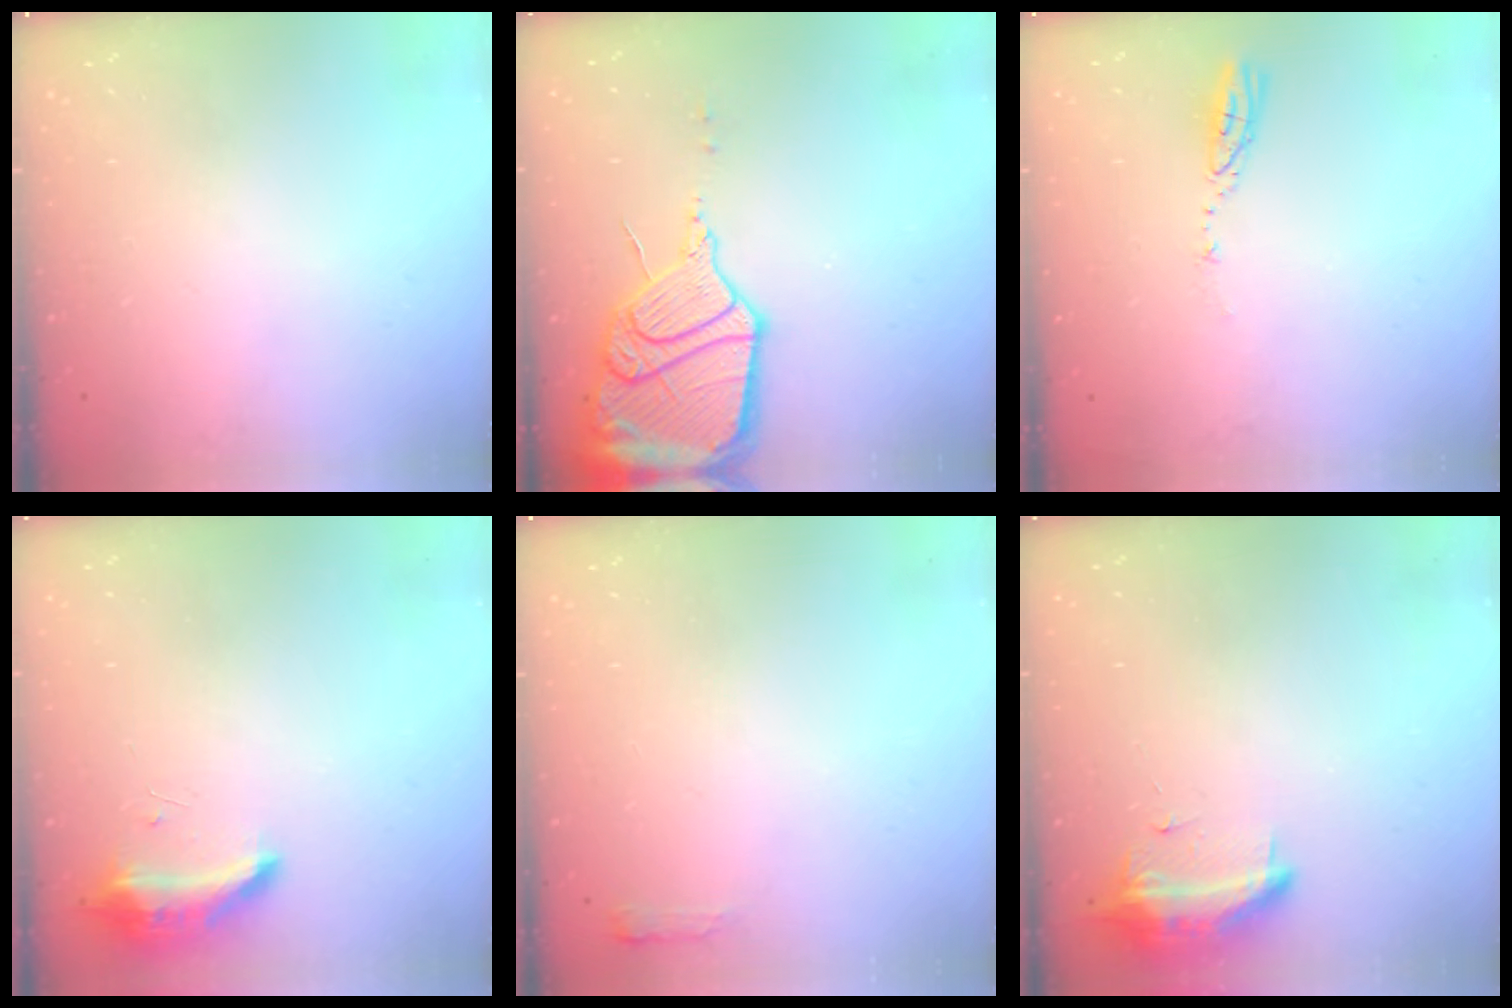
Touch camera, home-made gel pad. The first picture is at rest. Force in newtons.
{"total": 19.2, "press": 18.4, "slide": 5.2}
{"total": 3.7, "press": 3.6, "slide": 0.3}
{"total": 14.4, "press": 9.5, "slide": 10.8}
{"total": 2.7, "press": 2.6, "slide": 0.5}
{"total": 9.5, "press": 9.2, "slide": 2.4}